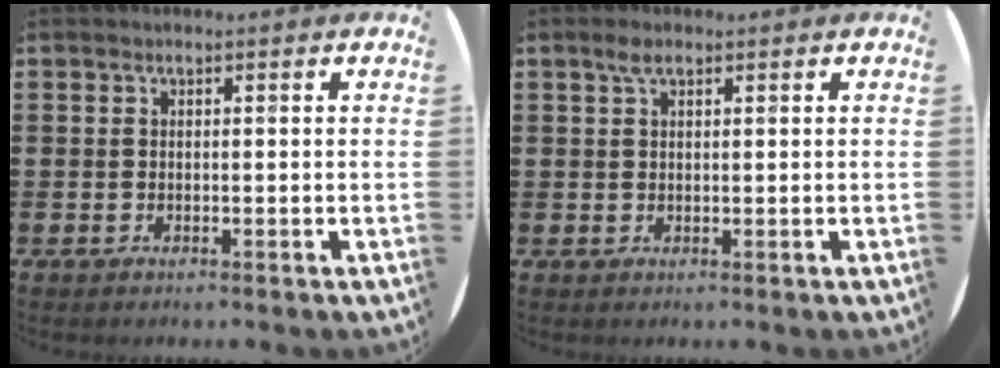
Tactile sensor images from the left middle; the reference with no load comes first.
{"total": 1.8, "force": [1.1, 0.9, 1.1], "torque": [-0.015, 0.002, 0.017]}